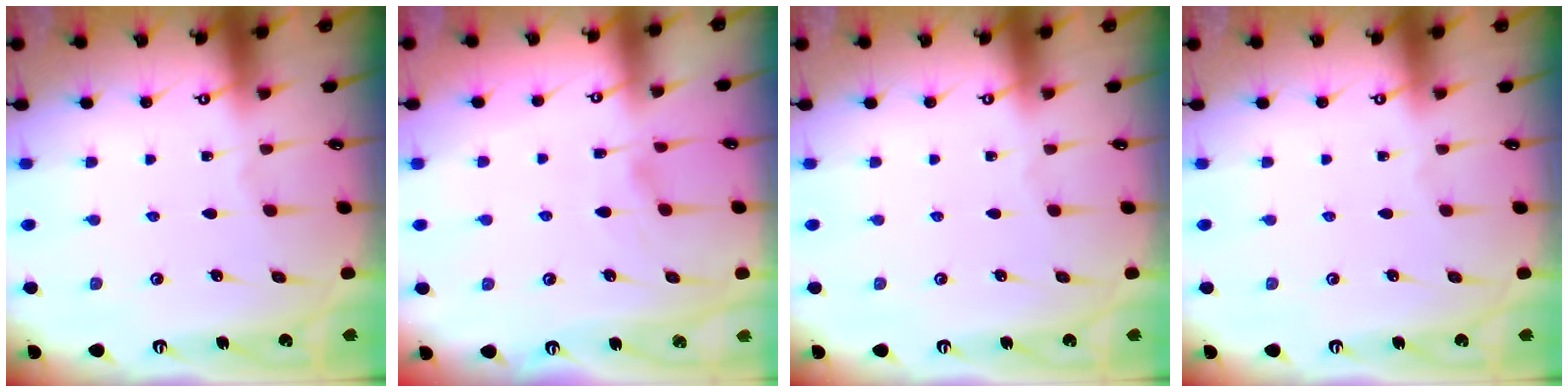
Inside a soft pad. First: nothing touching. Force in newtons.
{"total": 1.7, "press": 1.4, "slide": 1.0}
{"total": 0.0}
{"total": 0.0}